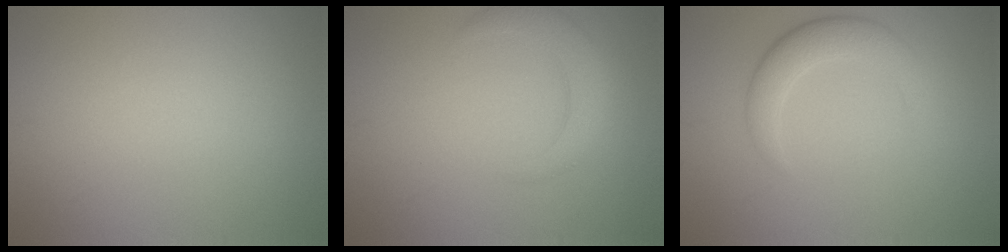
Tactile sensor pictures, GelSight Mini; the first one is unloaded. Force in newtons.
{"total": 2.9, "press": 2.9, "slide": 0.2}
{"total": 3.5, "press": 3.5, "slide": 0.2}